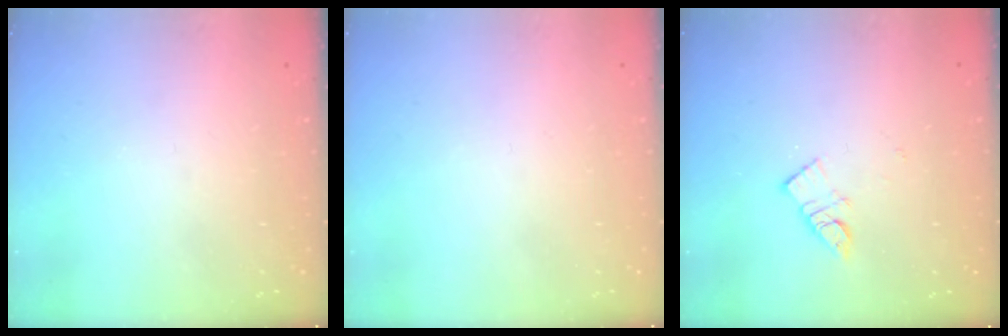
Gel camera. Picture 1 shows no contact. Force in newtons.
{"total": 1.5, "press": 1.5, "slide": 0.1}
{"total": 7.1, "press": 7.1, "slide": 0.2}